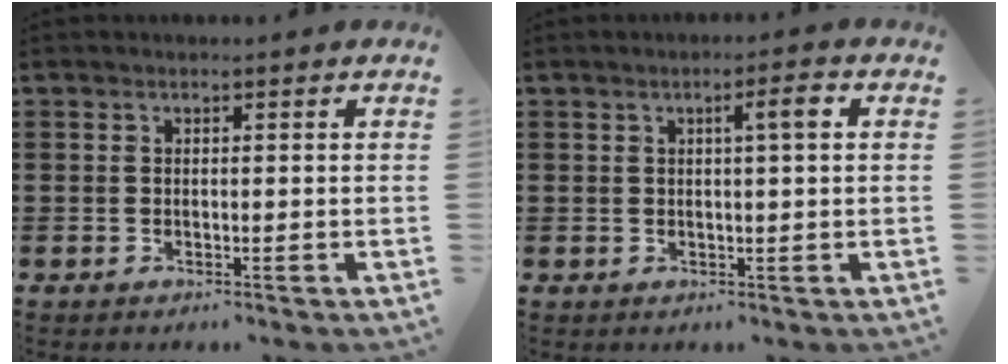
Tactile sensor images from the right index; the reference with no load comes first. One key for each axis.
{"total": 3.1, "fx": 0.8, "fy": 0.2, "fz": 3.0, "tx": -0.049, "ty": 0.001, "tz": 0.008}